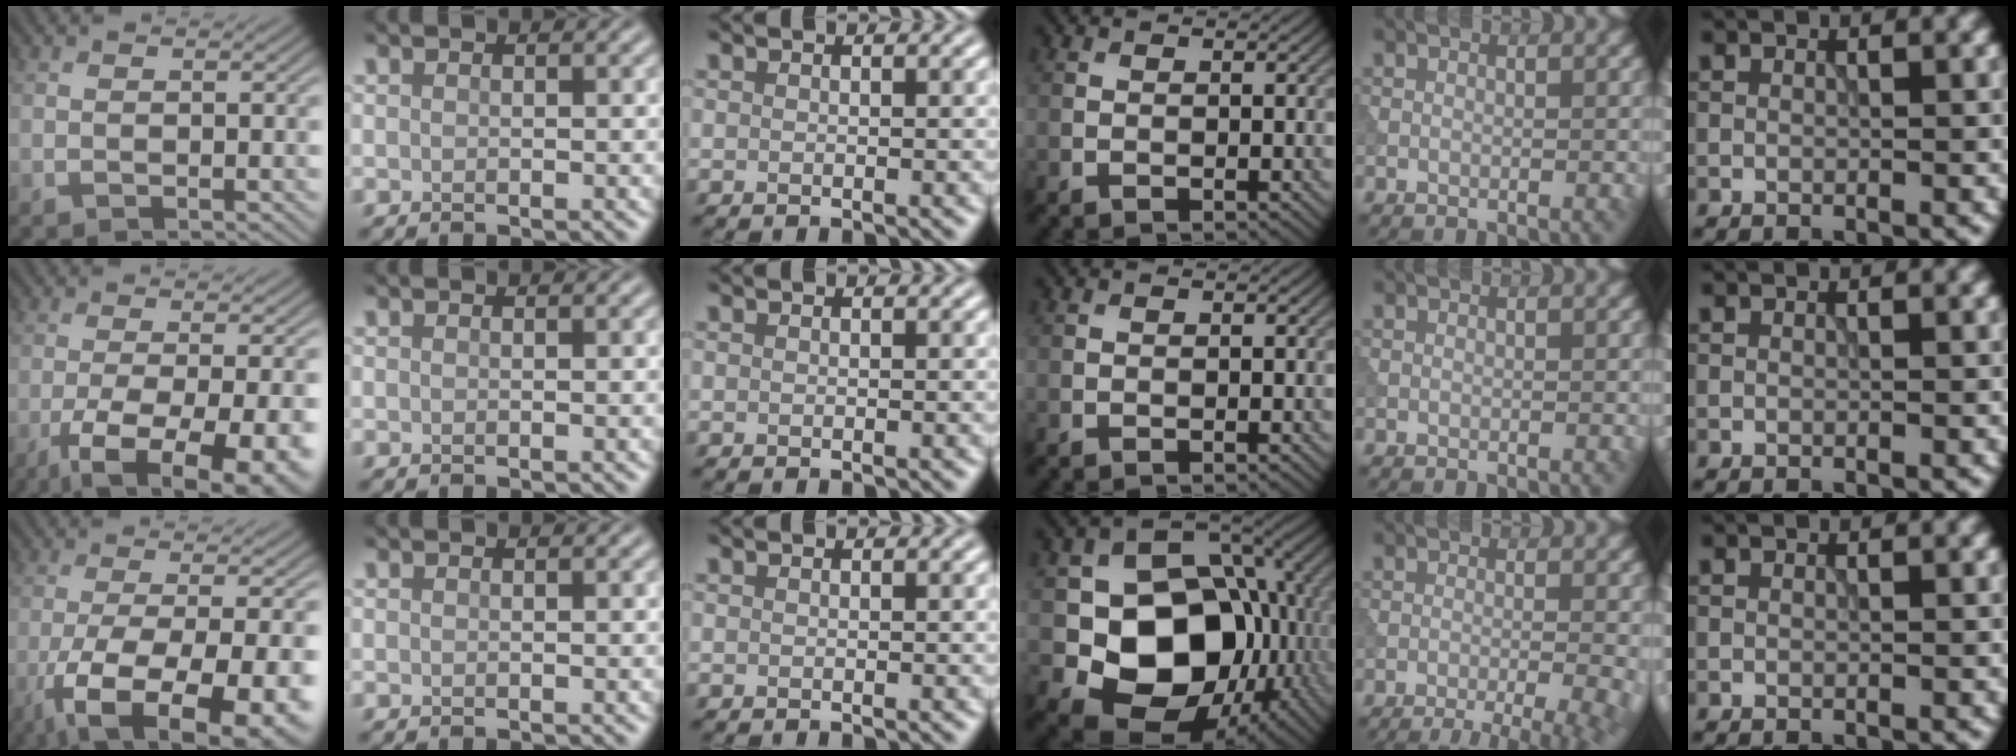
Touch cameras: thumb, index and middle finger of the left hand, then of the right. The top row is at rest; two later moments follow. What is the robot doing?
{"motion": "extract", "object": "tissue"}